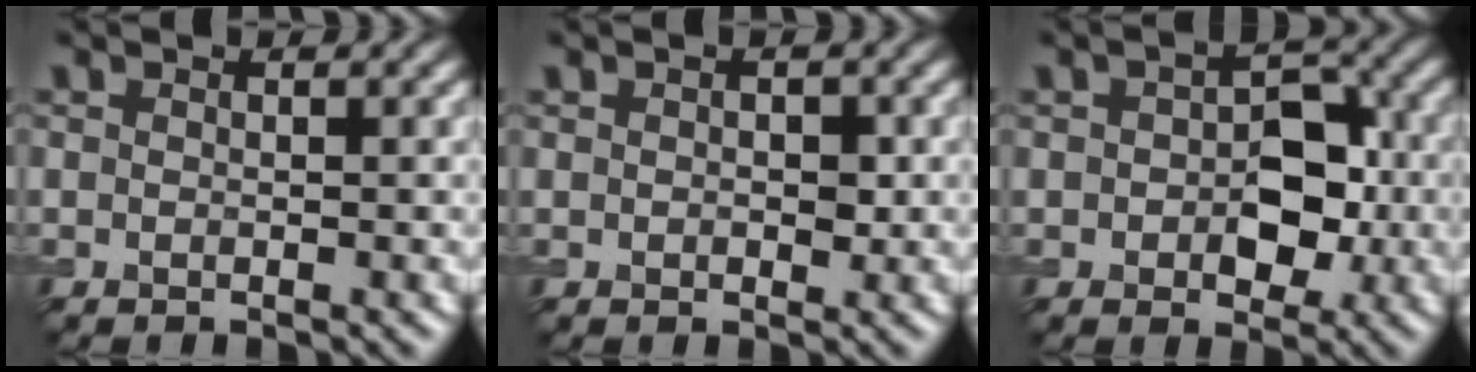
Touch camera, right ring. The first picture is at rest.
{"total": 1.1, "force": [0.4, 0.6, 0.9], "torque": [-0.012, 0.004, 0.009]}
{"total": 5.1, "force": [-0.1, 3.2, 3.9], "torque": [-0.050, 0.002, 0.000]}